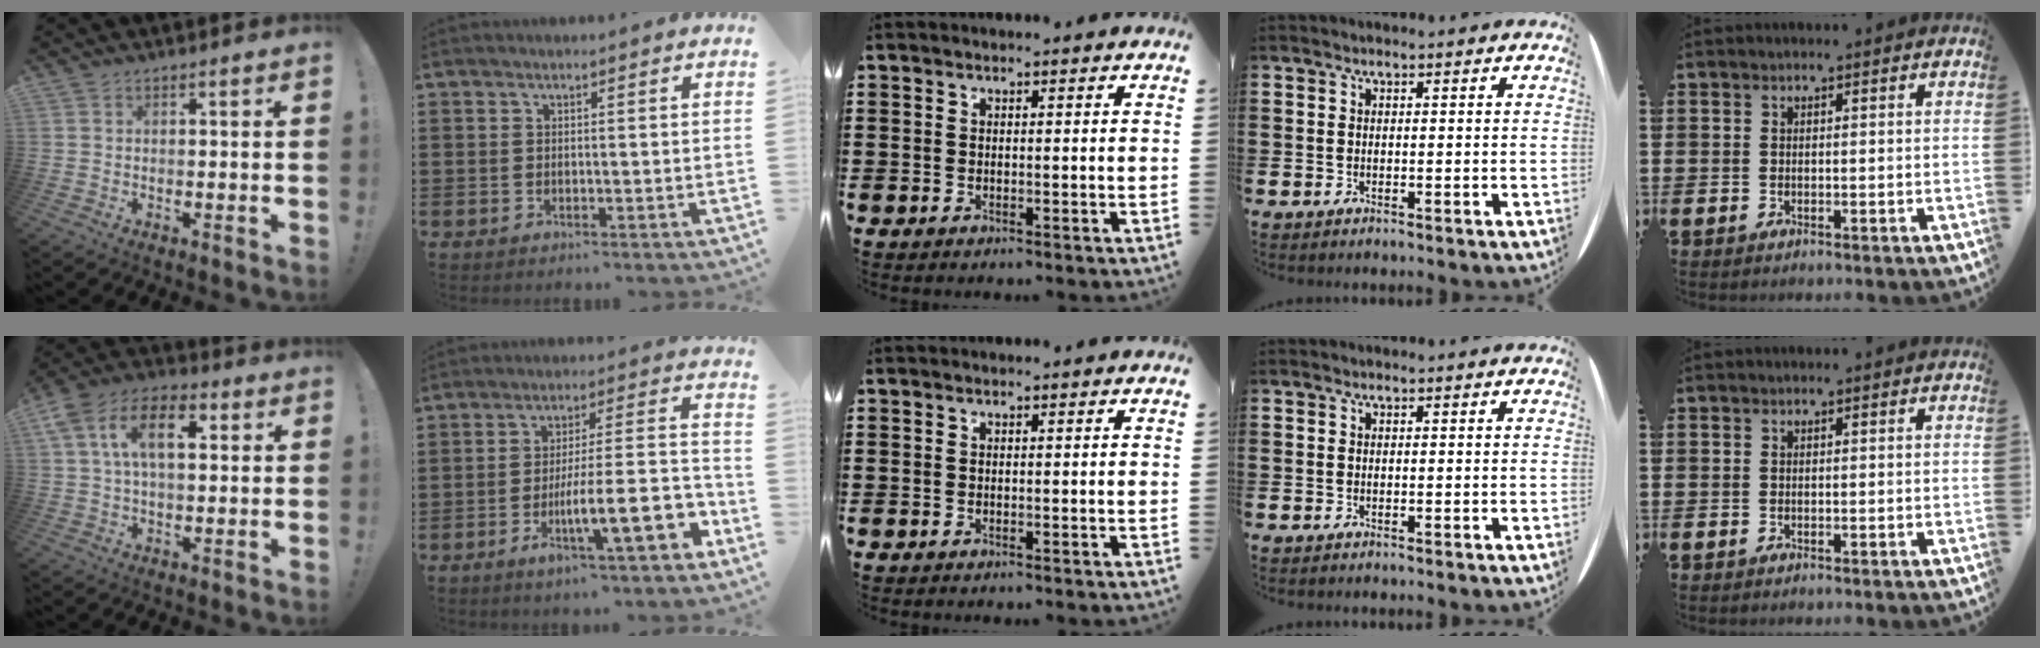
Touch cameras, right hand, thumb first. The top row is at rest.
{"thumb": {"total": 12.8, "force": [3.3, 7.3, 10.0], "torque": [-0.190, 0.014, 0.059]}, "index": {"total": 12.4, "force": [-4.8, 2.4, 11.2], "torque": [-0.172, -0.007, -0.084]}}